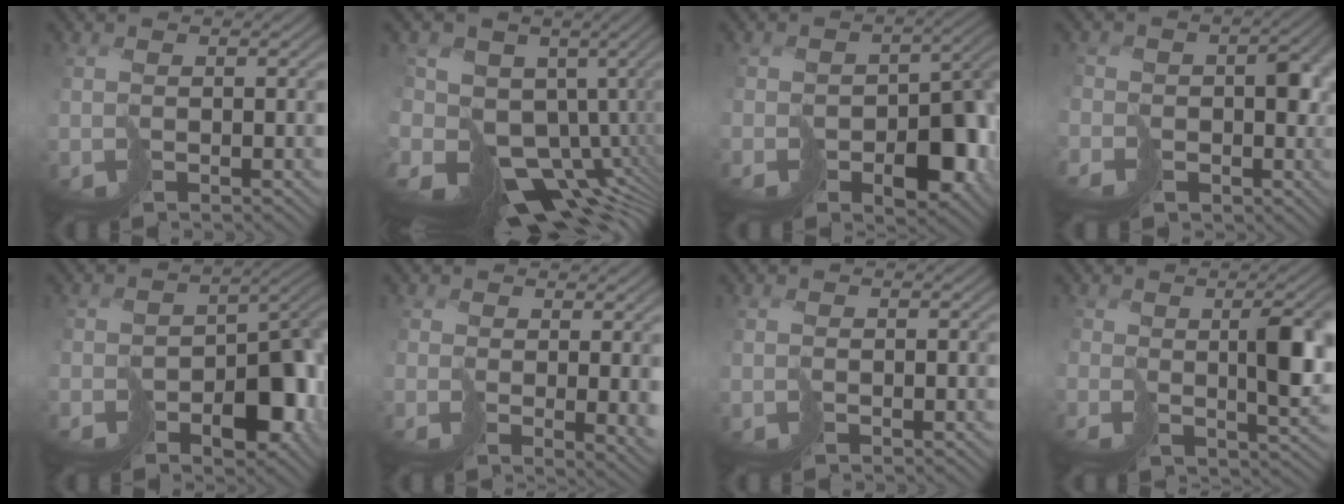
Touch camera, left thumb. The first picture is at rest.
{"total": 13.0, "force": [-2.9, 9.3, 8.7], "torque": [-0.167, -0.006, -0.025]}
{"total": 8.0, "force": [-4.0, 5.3, 4.5], "torque": [-0.039, -0.015, -0.052]}
{"total": 6.6, "force": [-2.9, 5.6, 2.1], "torque": [-0.025, -0.009, -0.061]}
{"total": 10.7, "force": [-5.7, 6.7, 6.2], "torque": [-0.057, -0.023, -0.072]}
{"total": 3.0, "force": [0.7, 1.4, 2.6], "torque": [-0.045, -0.023, 0.027]}
{"total": 0.0}
{"total": 3.6, "force": [1.1, 1.3, 3.2], "torque": [-0.049, -0.005, 0.033]}